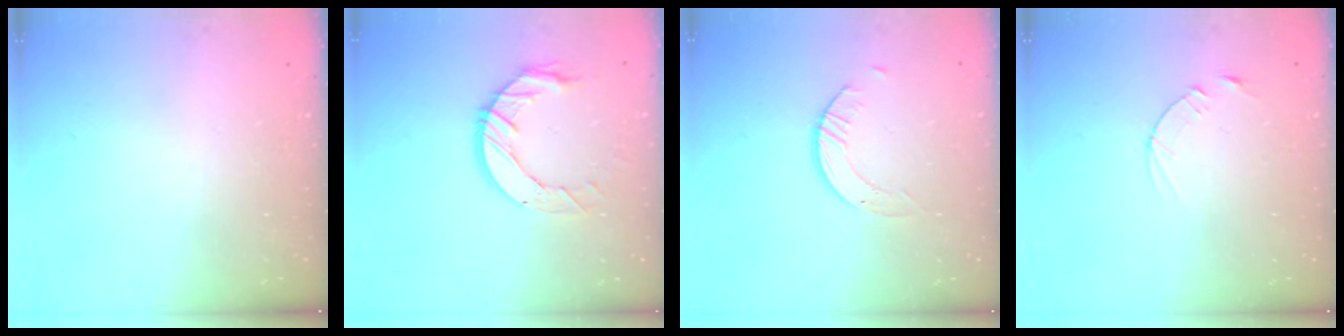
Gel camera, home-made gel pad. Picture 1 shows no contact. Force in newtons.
{"total": 11.0, "press": 11.0, "slide": 1.2}
{"total": 2.6, "press": 2.5, "slide": 0.3}
{"total": 2.5, "press": 2.5, "slide": 0.3}